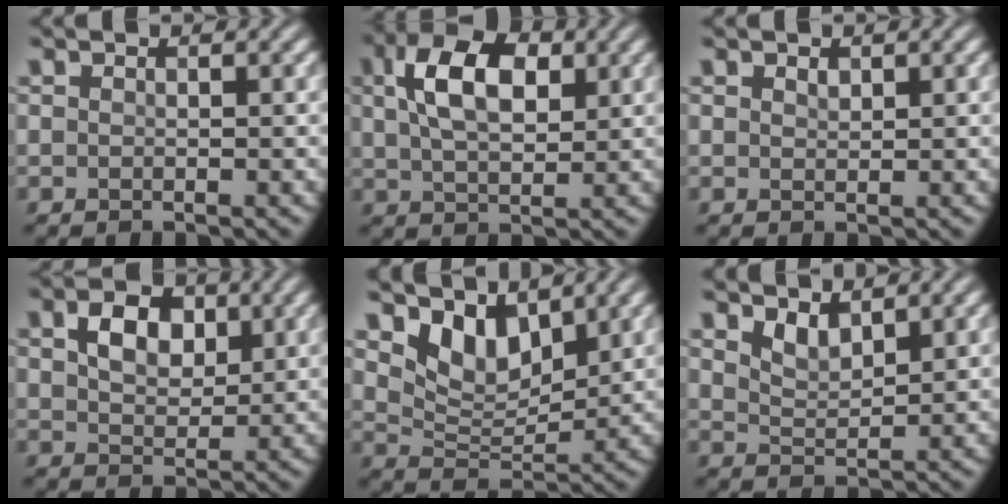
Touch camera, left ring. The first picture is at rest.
{"total": 7.1, "force": [2.3, 4.0, 5.4], "torque": [-0.108, 0.011, 0.035]}
{"total": 0.7, "force": [0.5, 0.4, 0.3], "torque": [-0.008, -0.002, 0.011]}
{"total": 4.1, "force": [1.5, 2.7, 2.7], "torque": [-0.052, 0.005, 0.023]}
{"total": 4.8, "force": [3.4, 2.3, 2.4], "torque": [-0.054, -0.011, 0.059]}
{"total": 2.1, "force": [1.6, 0.8, 1.1], "torque": [-0.023, -0.007, 0.035]}